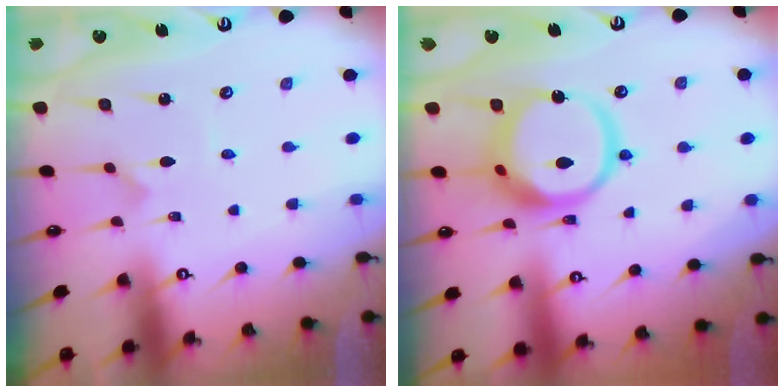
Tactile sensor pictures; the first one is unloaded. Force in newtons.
{"total": 14.3, "press": 14.2, "slide": 1.7}